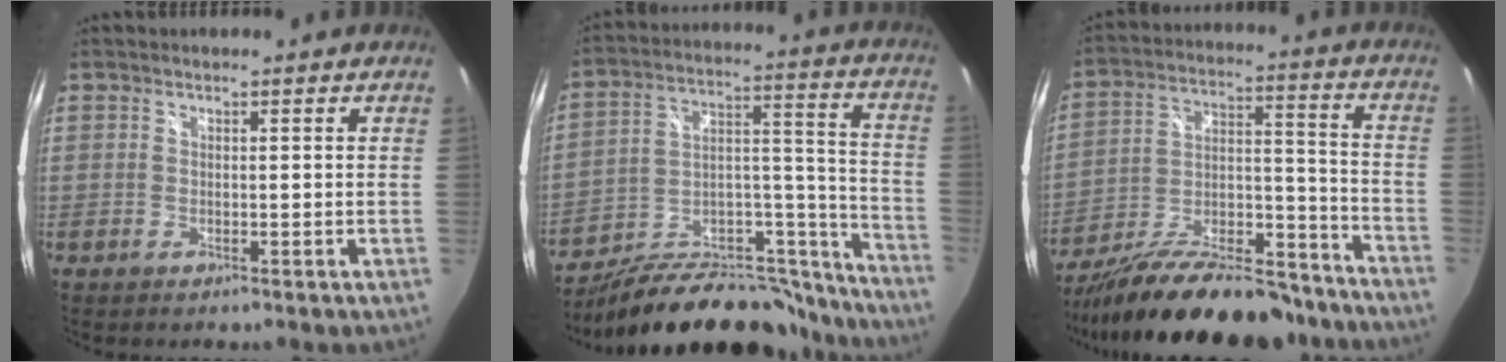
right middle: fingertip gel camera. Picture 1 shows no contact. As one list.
[{"total": 27.5, "force": [-22.5, 10.0, 12.1], "torque": [-0.161, 0.057, -0.320]}, {"total": 26.9, "force": [-21.6, 8.0, 14.0], "torque": [-0.245, -0.007, -0.320]}]